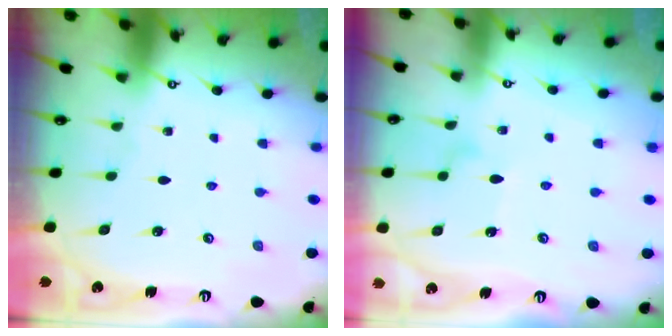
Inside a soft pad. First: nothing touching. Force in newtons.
{"total": 8.1, "press": 8.0, "slide": 0.4}